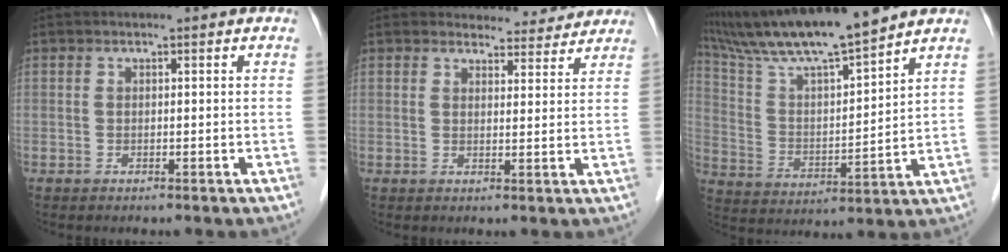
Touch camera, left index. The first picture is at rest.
{"total": 6.3, "force": [6.1, 1.9, 0.3], "torque": [0.007, 0.000, 0.061]}
{"total": 11.8, "force": [10.6, -0.2, 5.2], "torque": [-0.100, 0.021, 0.194]}